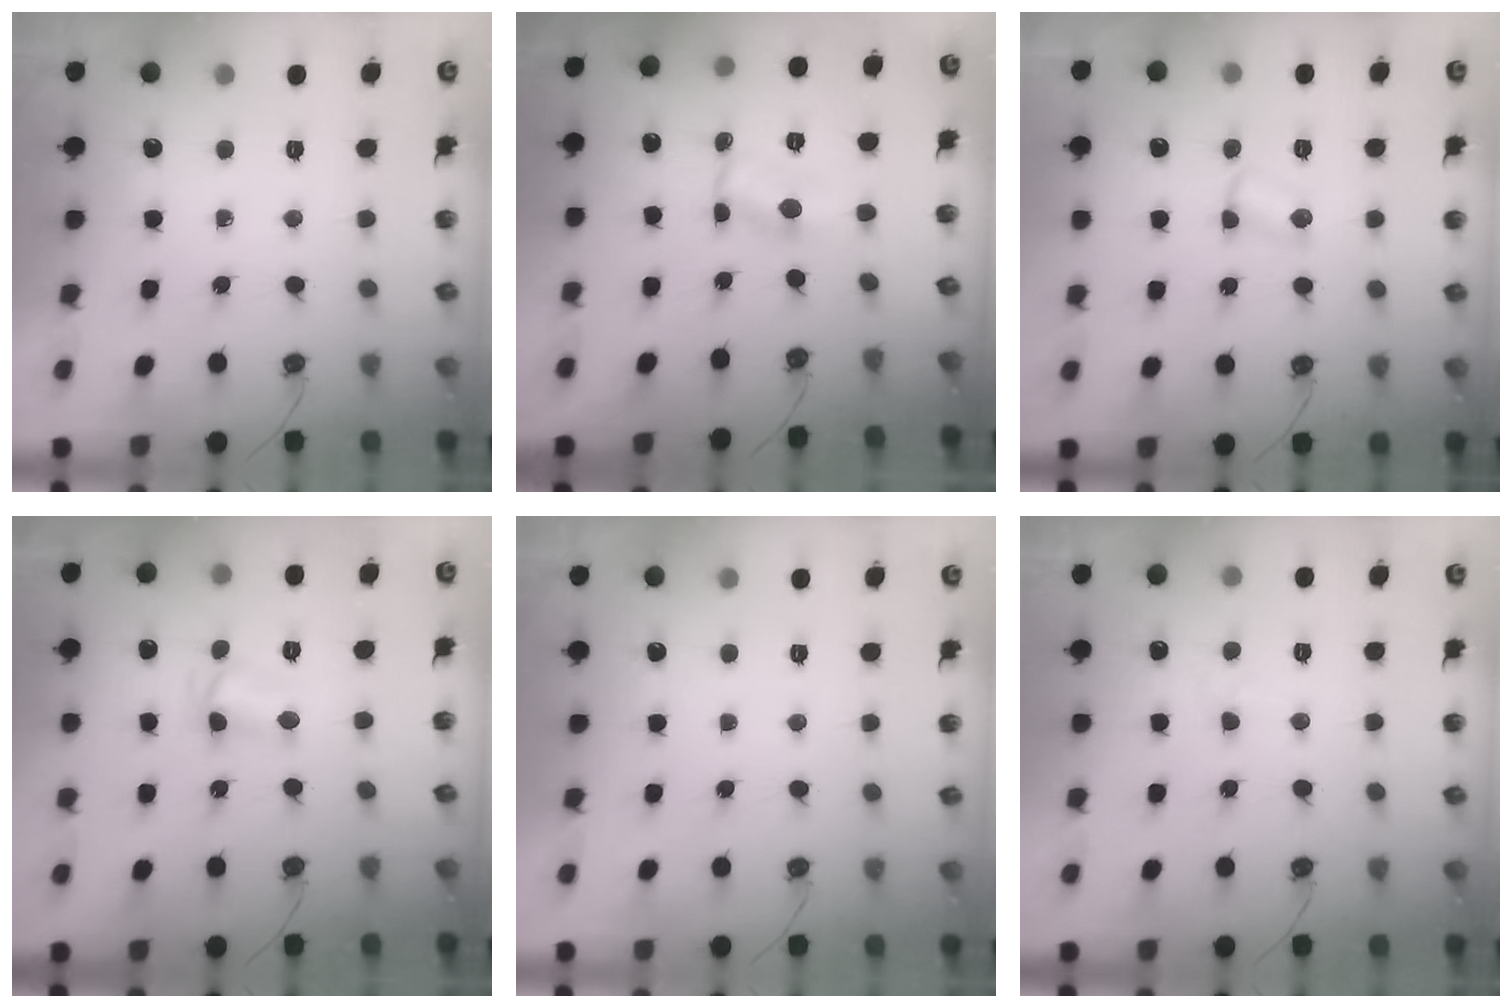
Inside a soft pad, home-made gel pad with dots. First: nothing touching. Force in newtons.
{"total": 1.1, "press": 1.0, "slide": 0.2}
{"total": 2.9, "press": 2.9, "slide": 0.5}
{"total": 4.7, "press": 4.6, "slide": 1.3}
{"total": 0.0}
{"total": 3.7, "press": 3.6, "slide": 0.7}